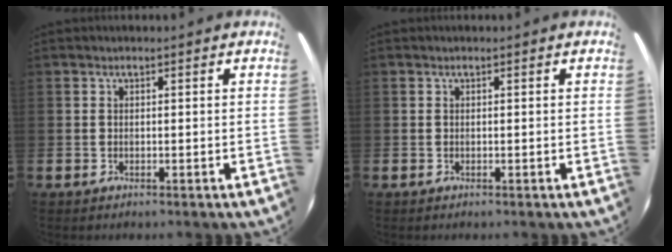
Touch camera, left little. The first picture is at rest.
{"total": 0.0}